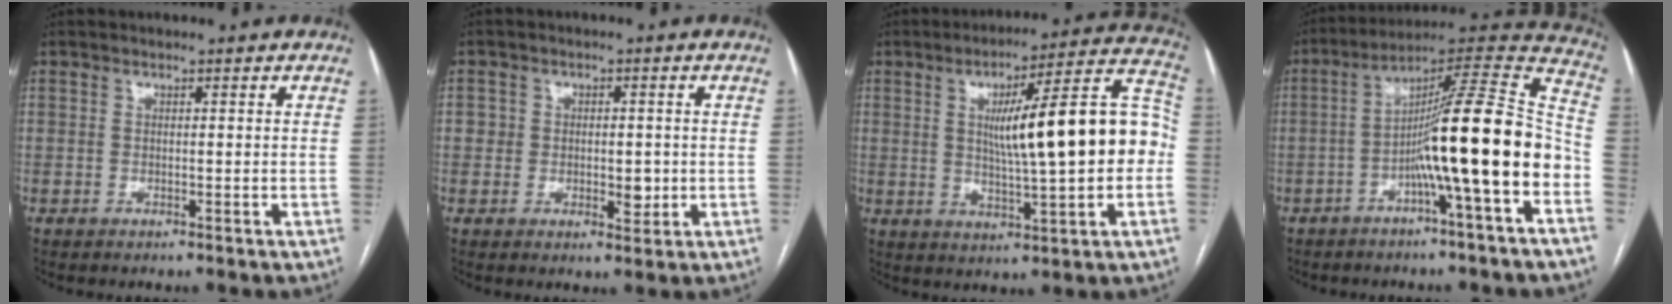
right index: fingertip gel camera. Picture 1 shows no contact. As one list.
[{"total": 4.4, "force": [-0.4, 3.2, 3.0], "torque": [-0.032, 0.005, 0.000]}, {"total": 18.3, "force": [0.7, 2.6, 18.2], "torque": [-0.265, 0.037, 0.010]}, {"total": 18.6, "force": [-4.9, -0.3, 17.9], "torque": [-0.277, 0.023, -0.086]}]